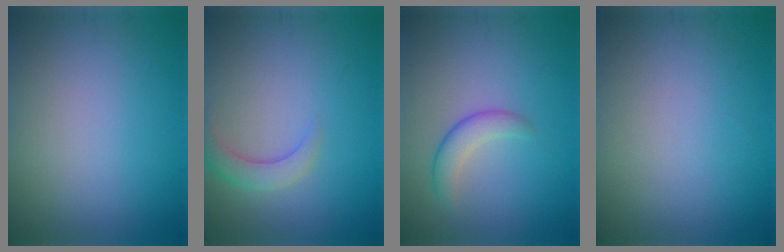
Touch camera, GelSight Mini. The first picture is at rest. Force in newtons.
{"total": 2.5, "press": 2.5, "slide": 0.2}
{"total": 2.4, "press": 2.4, "slide": 0.1}
{"total": 0.0}